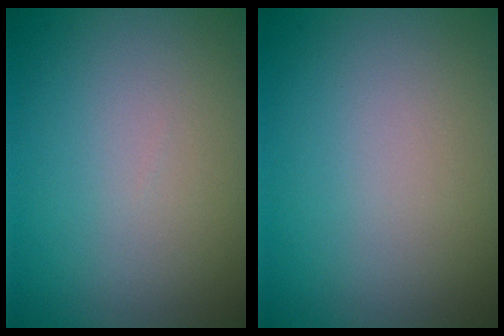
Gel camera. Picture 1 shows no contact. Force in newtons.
{"total": 0.0}